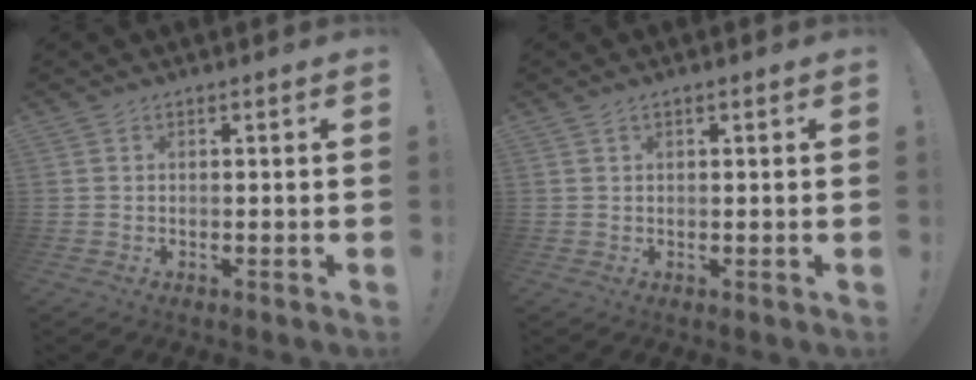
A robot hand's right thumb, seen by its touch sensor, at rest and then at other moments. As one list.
[{"total": 0.7, "force": [0.5, 0.3, 0.5], "torque": [-0.002, -0.002, 0.007]}]